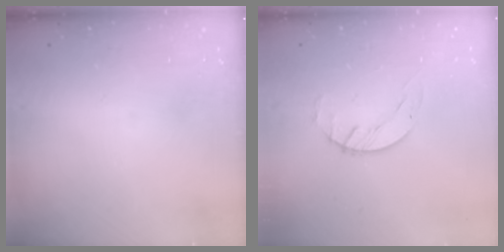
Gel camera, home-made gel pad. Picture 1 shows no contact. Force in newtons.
{"total": 1.7, "press": 1.7, "slide": 0.3}